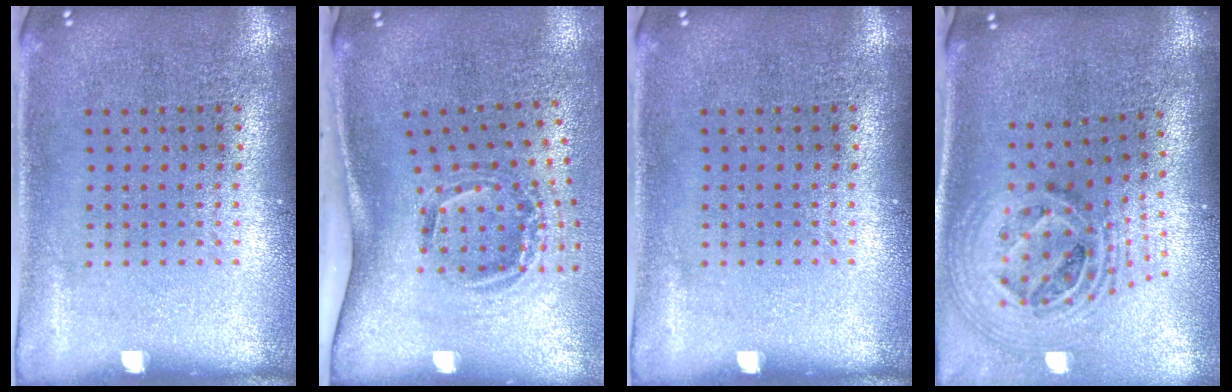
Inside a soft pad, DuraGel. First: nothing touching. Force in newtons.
{"total": 2.1, "press": 1.2, "slide": 1.7}
{"total": 0.0}
{"total": 2.1, "press": 1.6, "slide": 1.3}